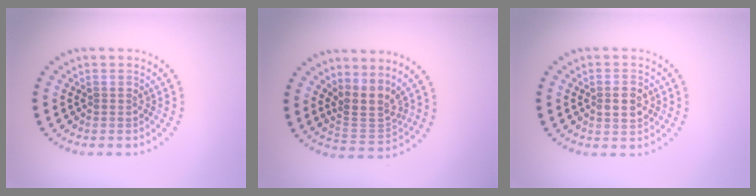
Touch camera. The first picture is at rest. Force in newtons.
{"total": 3.1, "press": 2.2, "slide": 2.2}
{"total": 2.1, "press": 2.1, "slide": 0.3}